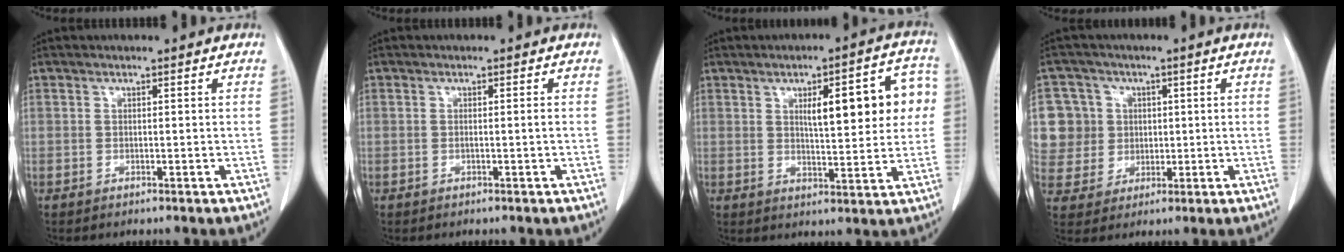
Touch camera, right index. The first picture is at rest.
{"total": 0.8, "force": [-0.2, -0.2, 0.8], "torque": [-0.013, -0.001, -0.001]}
{"total": 12.2, "force": [2.6, 3.4, 11.5], "torque": [-0.144, 0.031, 0.035]}
{"total": 9.9, "force": [1.9, 9.6, 1.2], "torque": [-0.038, 0.033, 0.050]}